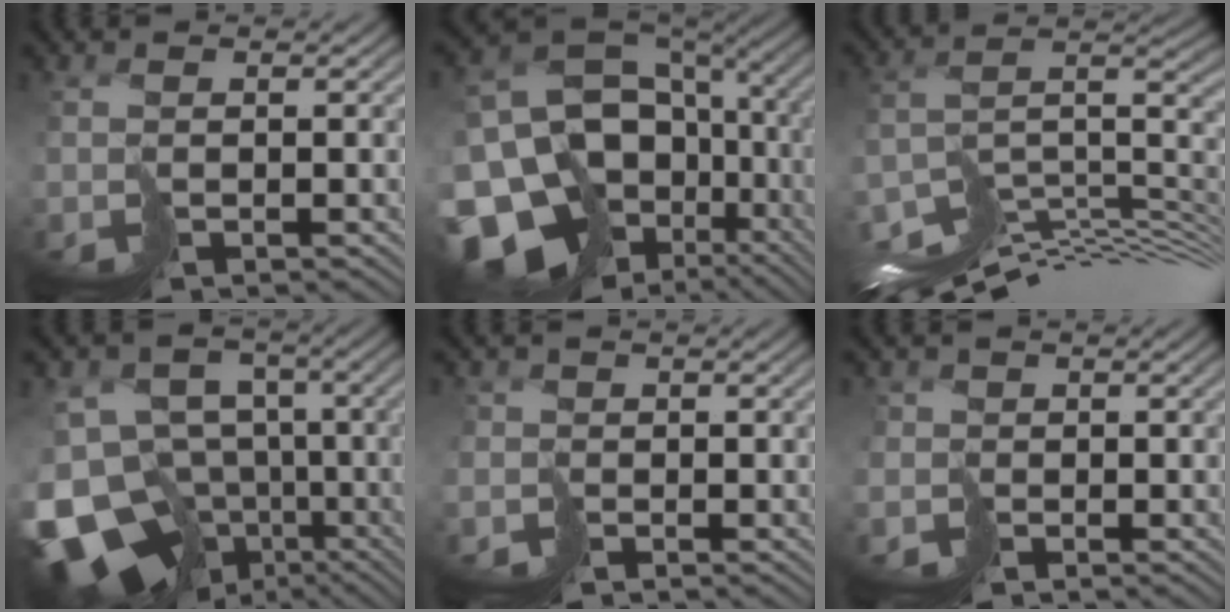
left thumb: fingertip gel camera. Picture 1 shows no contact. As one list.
[{"total": 19.5, "force": [-6.3, 14.2, 11.8], "torque": [-0.270, -0.014, -0.067]}, {"total": 13.9, "force": [-9.4, 3.9, 9.4], "torque": [-0.177, 0.002, -0.162]}, {"total": 17.8, "force": [-8.9, 12.2, 9.5], "torque": [-0.221, -0.025, -0.117]}, {"total": 2.2, "force": [-1.3, 1.7, -0.5], "torque": [0.016, -0.005, -0.040]}, {"total": 2.2, "force": [-1.1, 1.9, -0.4], "torque": [0.010, -0.006, -0.036]}]